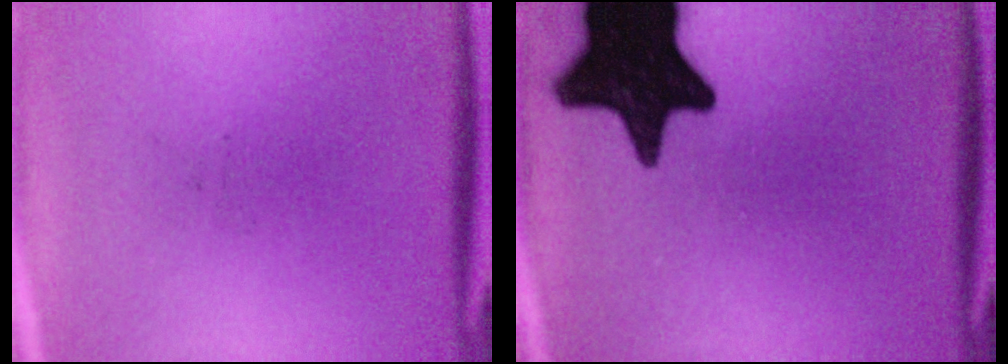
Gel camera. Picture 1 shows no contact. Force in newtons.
{"total": 17.3}